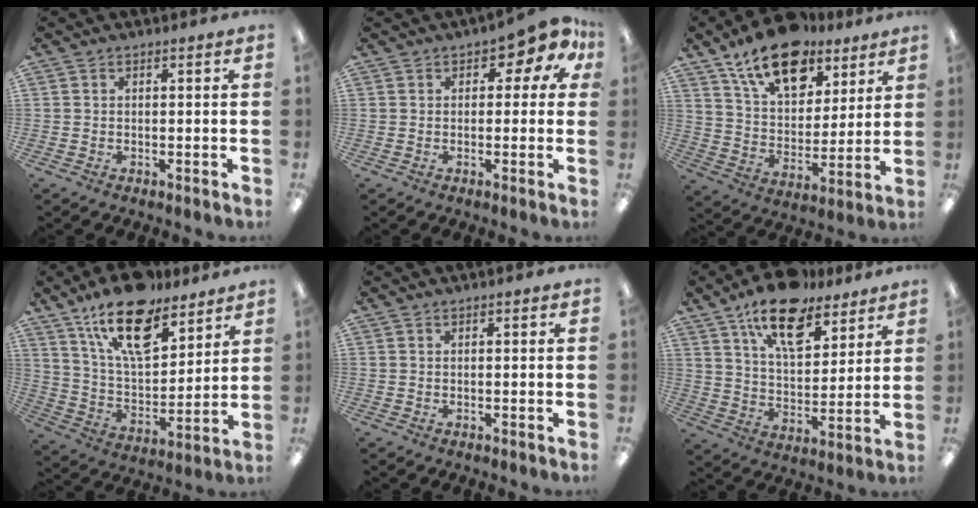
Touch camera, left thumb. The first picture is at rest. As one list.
[{"total": 6.8, "force": [3.6, 3.4, 4.6], "torque": [-0.056, -0.015, 0.058]}, {"total": 18.5, "force": [12.6, 9.7, 9.6], "torque": [-0.156, -0.065, 0.222]}, {"total": 19.2, "force": [13.0, 8.5, 11.2], "torque": [-0.191, -0.066, 0.227]}, {"total": 0.5, "force": [0.3, 0.3, 0.3], "torque": [-0.006, 0.004, 0.005]}, {"total": 16.8, "force": [11.9, 7.7, 9.1], "torque": [-0.145, -0.061, 0.207]}]